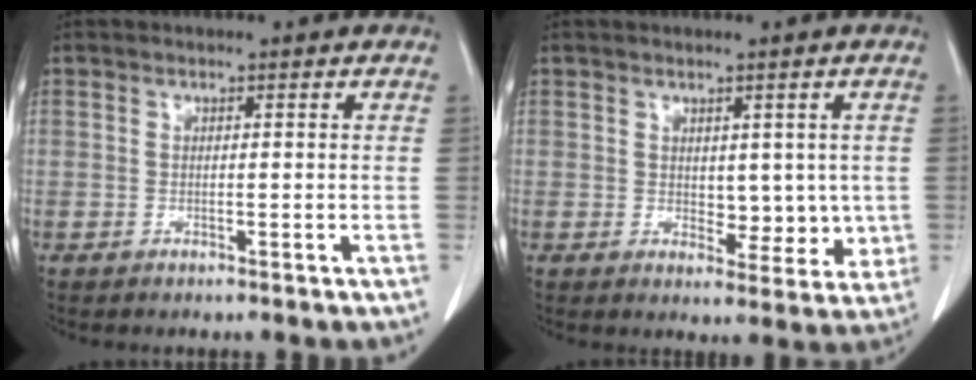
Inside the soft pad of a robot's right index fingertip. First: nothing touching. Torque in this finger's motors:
{"motor_torque": [0.03, 0.10, 0.04, 0.00]}